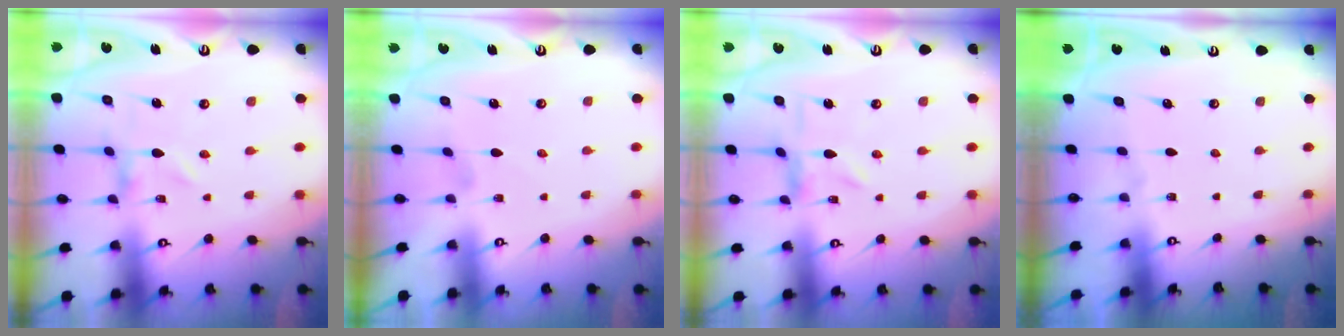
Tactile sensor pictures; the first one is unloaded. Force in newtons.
{"total": 0.0}
{"total": 1.6, "press": 1.6, "slide": 0.2}
{"total": 0.0}